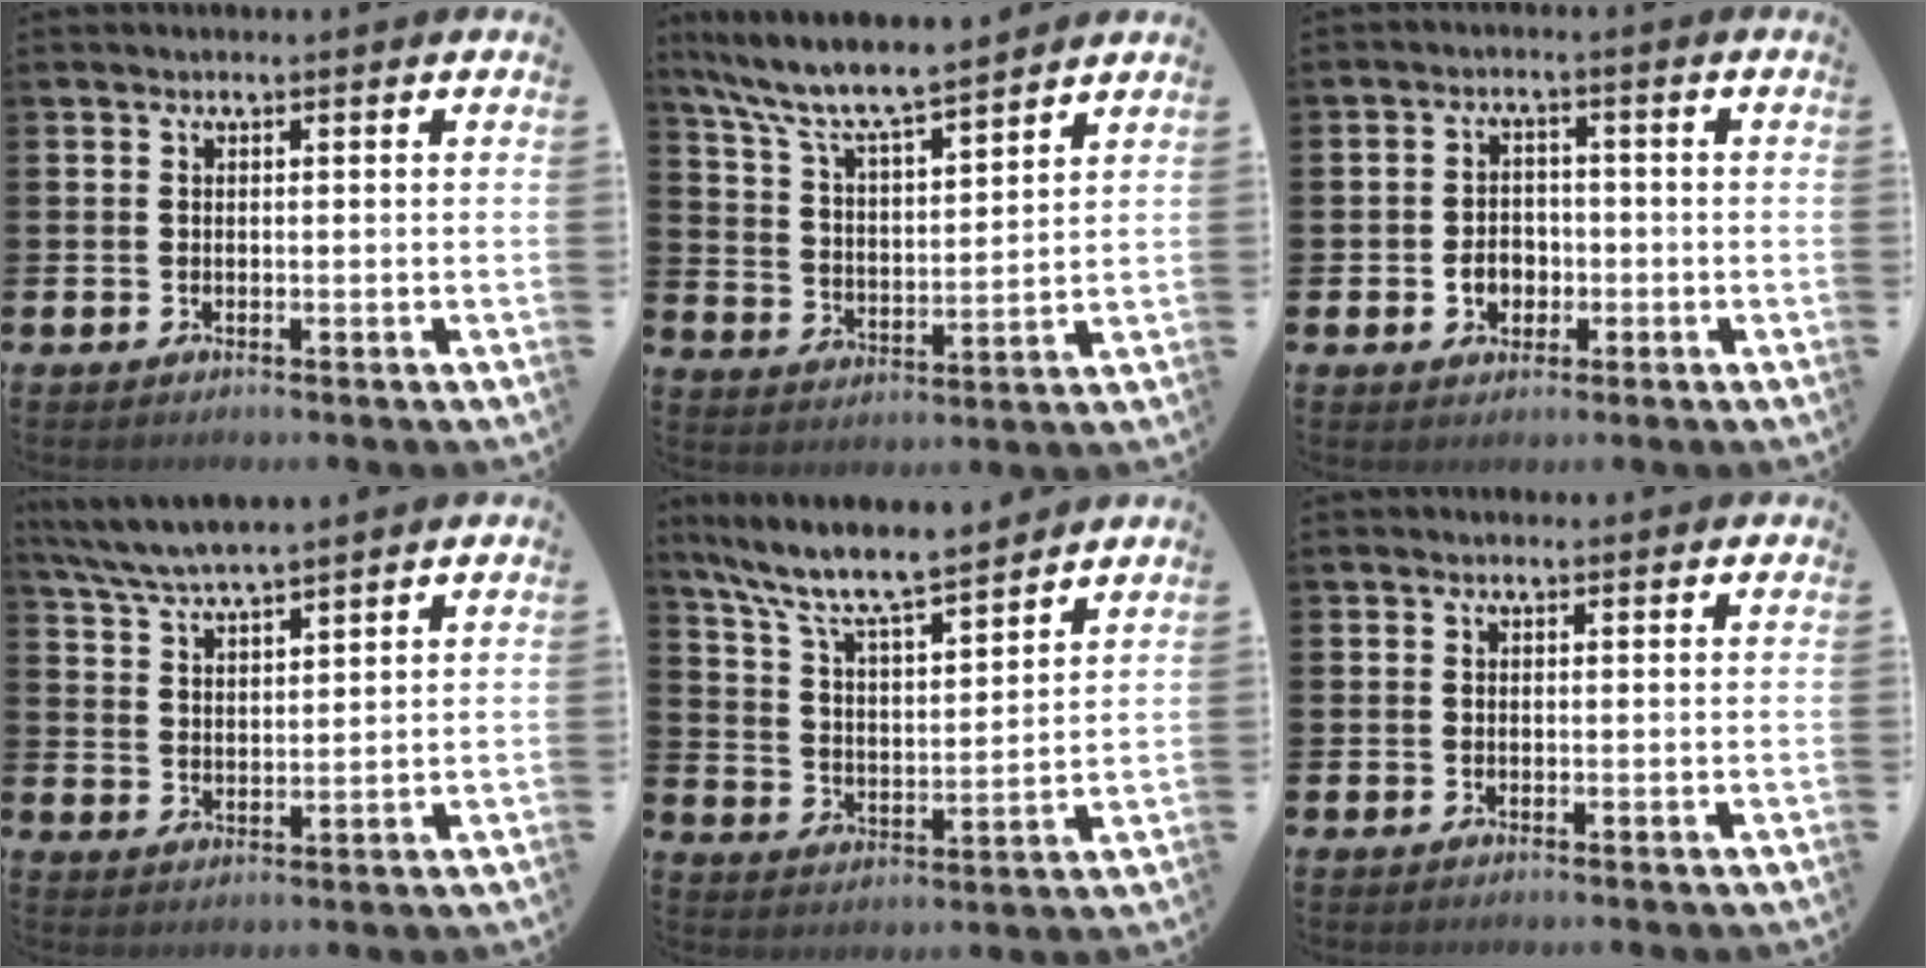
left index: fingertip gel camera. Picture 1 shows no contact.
{"total": 8.4, "force": [7.9, 0.8, 2.9], "torque": [-0.091, -0.054, 0.137]}
{"total": 3.5, "force": [-1.0, 2.8, 1.9], "torque": [-0.029, 0.001, -0.026]}
{"total": 5.8, "force": [5.6, 0.4, 1.3], "torque": [-0.050, -0.025, 0.102]}
{"total": 9.2, "force": [8.5, 1.3, 3.2], "torque": [-0.103, -0.059, 0.148]}
{"total": 0.0}